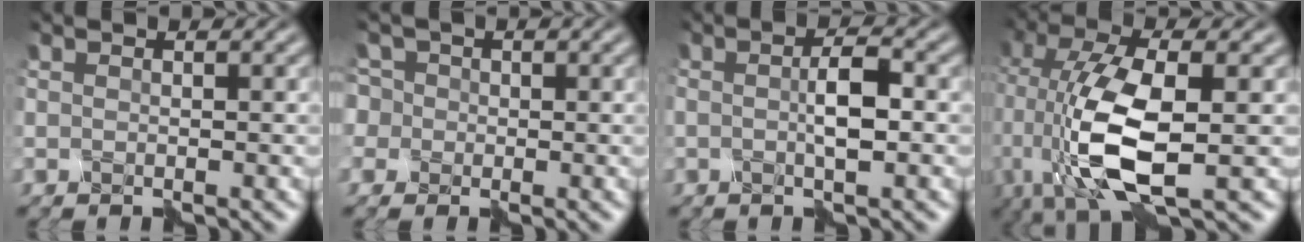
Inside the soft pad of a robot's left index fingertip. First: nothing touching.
{"total": 4.7, "force": [0.9, 4.2, 2.0], "torque": [-0.062, 0.029, -0.022]}
{"total": 2.2, "force": [-0.3, 0.0, 2.1], "torque": [-0.049, 0.003, -0.003]}
{"total": 9.9, "force": [-1.3, 3.8, 9.0], "torque": [-0.206, -0.007, -0.025]}